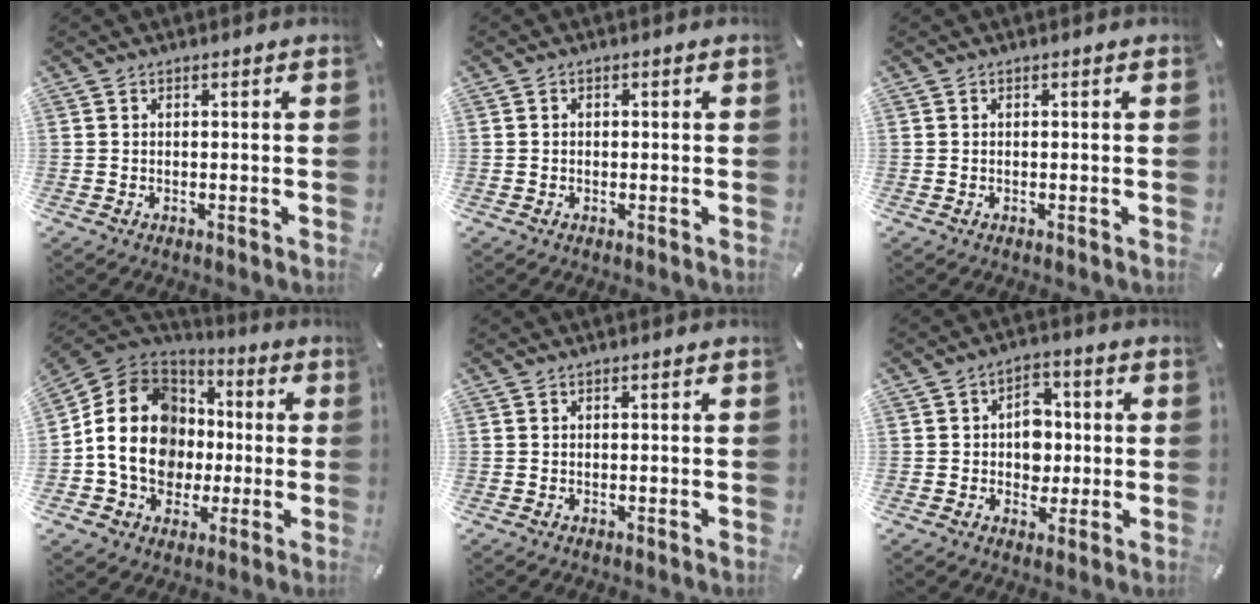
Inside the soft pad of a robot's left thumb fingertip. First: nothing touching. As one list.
[{"total": 0.8, "force": [-0.1, 0.7, 0.4], "torque": [-0.008, 0.005, -0.004]}, {"total": 0.0}, {"total": 18.0, "force": [-1.6, 15.3, 9.5], "torque": [-0.196, 0.014, -0.024]}, {"total": 0.0}, {"total": 7.6, "force": [0.0, 6.5, 4.0], "torque": [-0.045, 0.006, -0.004]}]